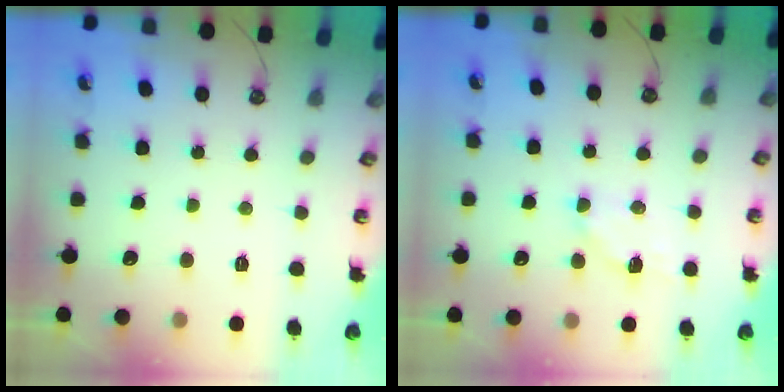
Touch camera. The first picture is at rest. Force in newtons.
{"total": 5.4, "press": 5.3, "slide": 0.9}